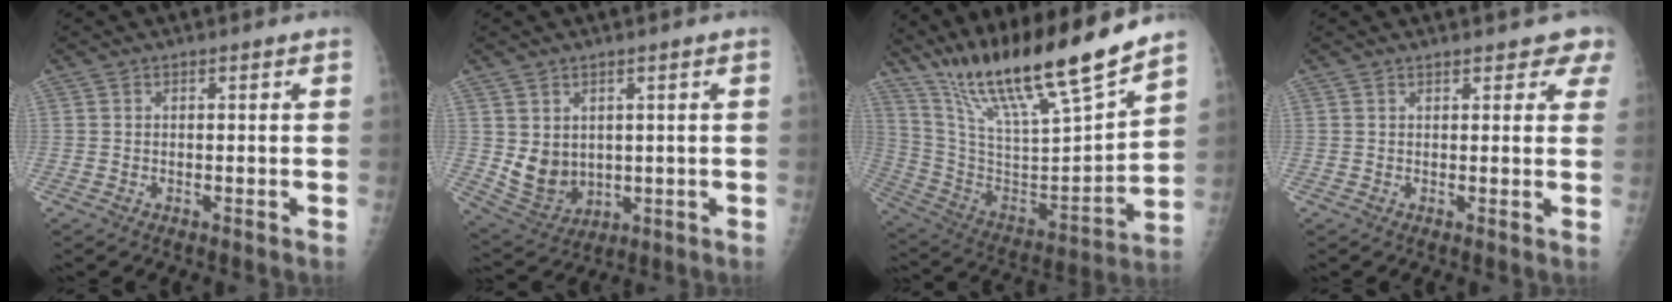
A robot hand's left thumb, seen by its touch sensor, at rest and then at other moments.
{"total": 7.8, "force": [1.0, 6.3, 4.4], "torque": [-0.058, -0.020, 0.047]}
{"total": 24.6, "force": [19.7, 2.5, 14.5], "torque": [-0.235, -0.092, 0.353]}
{"total": 4.3, "force": [3.6, 1.8, 1.4], "torque": [0.017, -0.012, 0.029]}